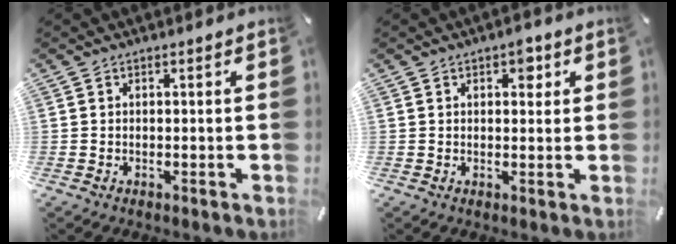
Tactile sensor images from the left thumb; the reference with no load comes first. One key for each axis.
{"total": 3.4, "fx": 1.5, "fy": 2.1, "fz": 2.2, "tx": -0.010, "ty": -0.009, "tz": 0.015}